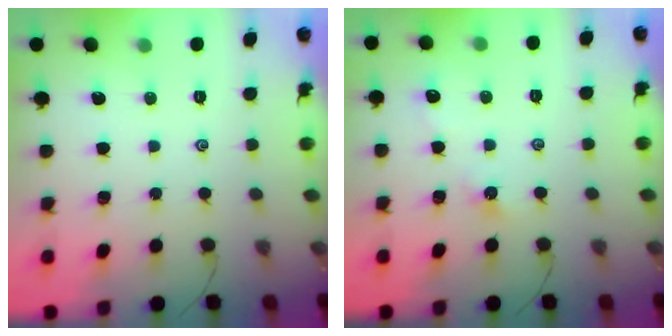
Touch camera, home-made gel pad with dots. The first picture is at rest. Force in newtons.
{"total": 4.2, "press": 4.2, "slide": 0.5}